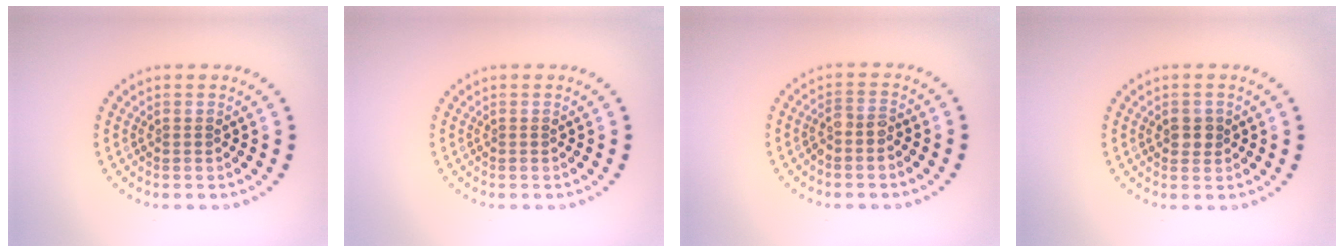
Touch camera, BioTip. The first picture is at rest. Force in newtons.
{"total": 0.0}
{"total": 1.8, "press": 1.5, "slide": 1.0}
{"total": 1.6, "press": 1.6, "slide": 0.3}